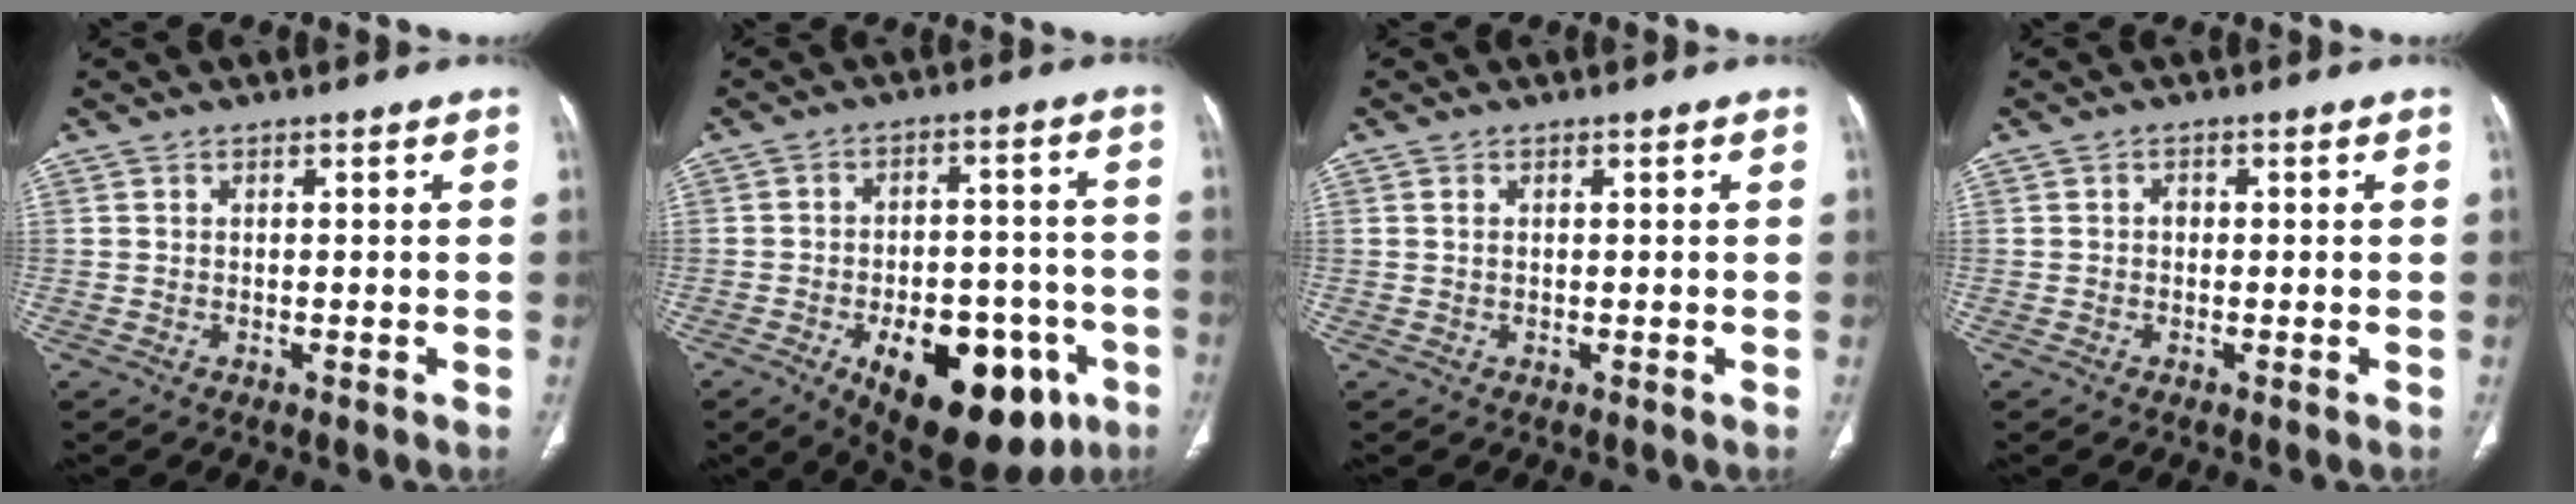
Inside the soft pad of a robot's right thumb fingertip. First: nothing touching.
{"total": 21.0, "force": [-9.1, 11.1, 15.4], "torque": [-0.172, 0.031, -0.111]}
{"total": 0.6, "force": [0.2, 0.3, 0.5], "torque": [-0.012, 0.005, 0.005]}
{"total": 1.0, "force": [0.0, 0.8, 0.6], "torque": [-0.006, 0.003, -0.004]}